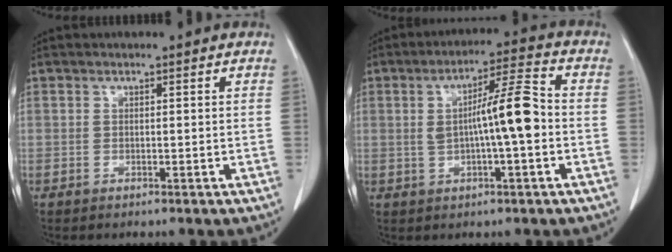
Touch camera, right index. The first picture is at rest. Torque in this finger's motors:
{"motor_torque": [0.50, 0.11, 0.28, 0.12]}